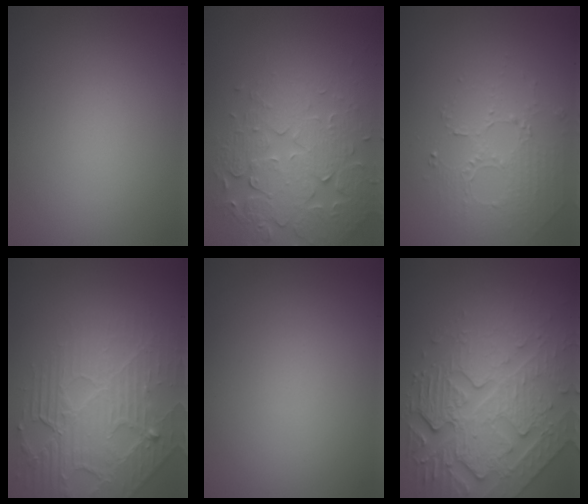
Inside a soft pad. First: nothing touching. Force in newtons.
{"total": 6.2, "press": 4.9, "slide": 3.9}
{"total": 1.9, "press": 1.5, "slide": 1.1}
{"total": 5.3, "press": 4.6, "slide": 2.6}
{"total": 0.0}
{"total": 8.0, "press": 6.0, "slide": 5.3}